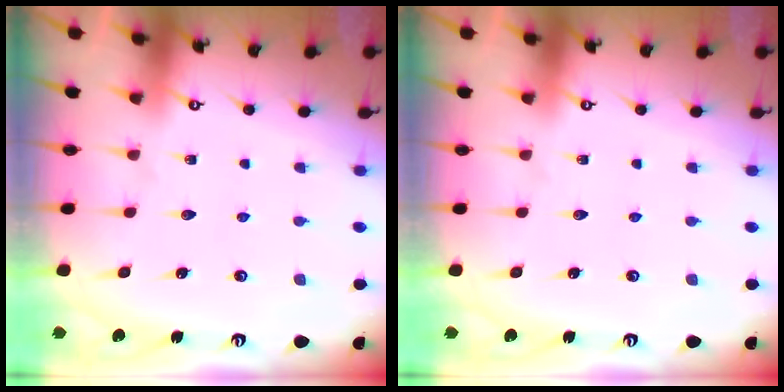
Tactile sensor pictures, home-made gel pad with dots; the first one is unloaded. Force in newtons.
{"total": 0.0}